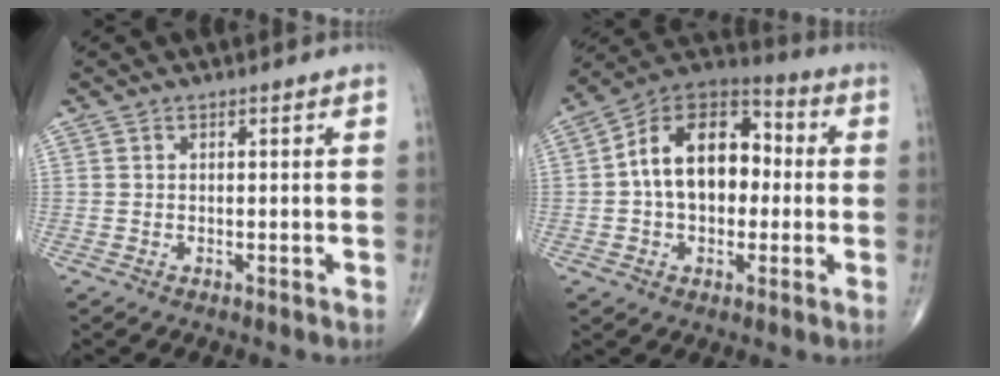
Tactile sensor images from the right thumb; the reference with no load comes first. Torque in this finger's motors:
{"motor_torque": [-0.23, 0.87, 0.83, -0.62, 0.27]}